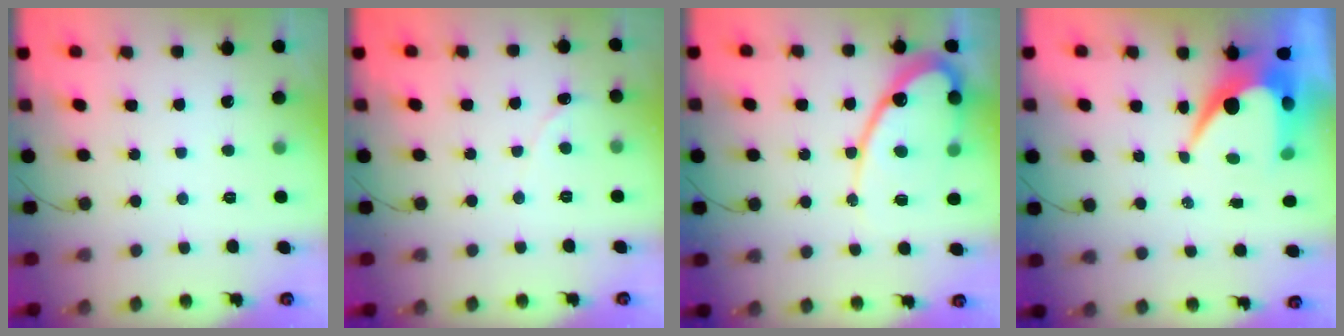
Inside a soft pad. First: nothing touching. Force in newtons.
{"total": 0.0}
{"total": 13.7, "press": 13.6, "slide": 1.8}
{"total": 10.2, "press": 10.1, "slide": 0.9}